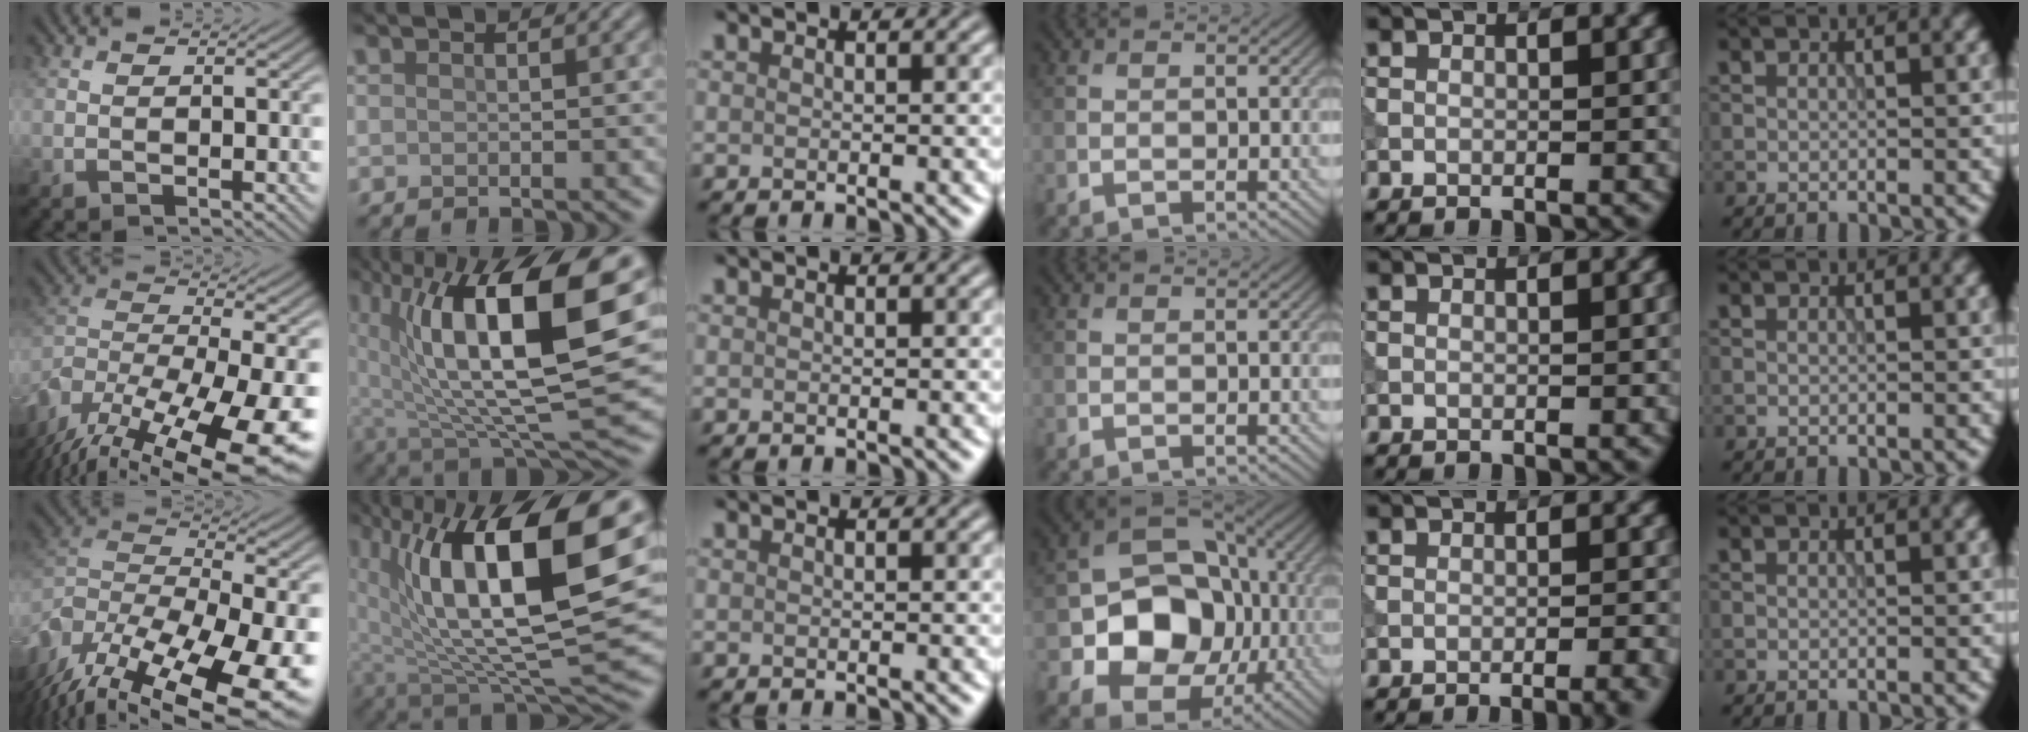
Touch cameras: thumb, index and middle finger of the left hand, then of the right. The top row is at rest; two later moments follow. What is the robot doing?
{"motion": "extract", "object": "tissue"}